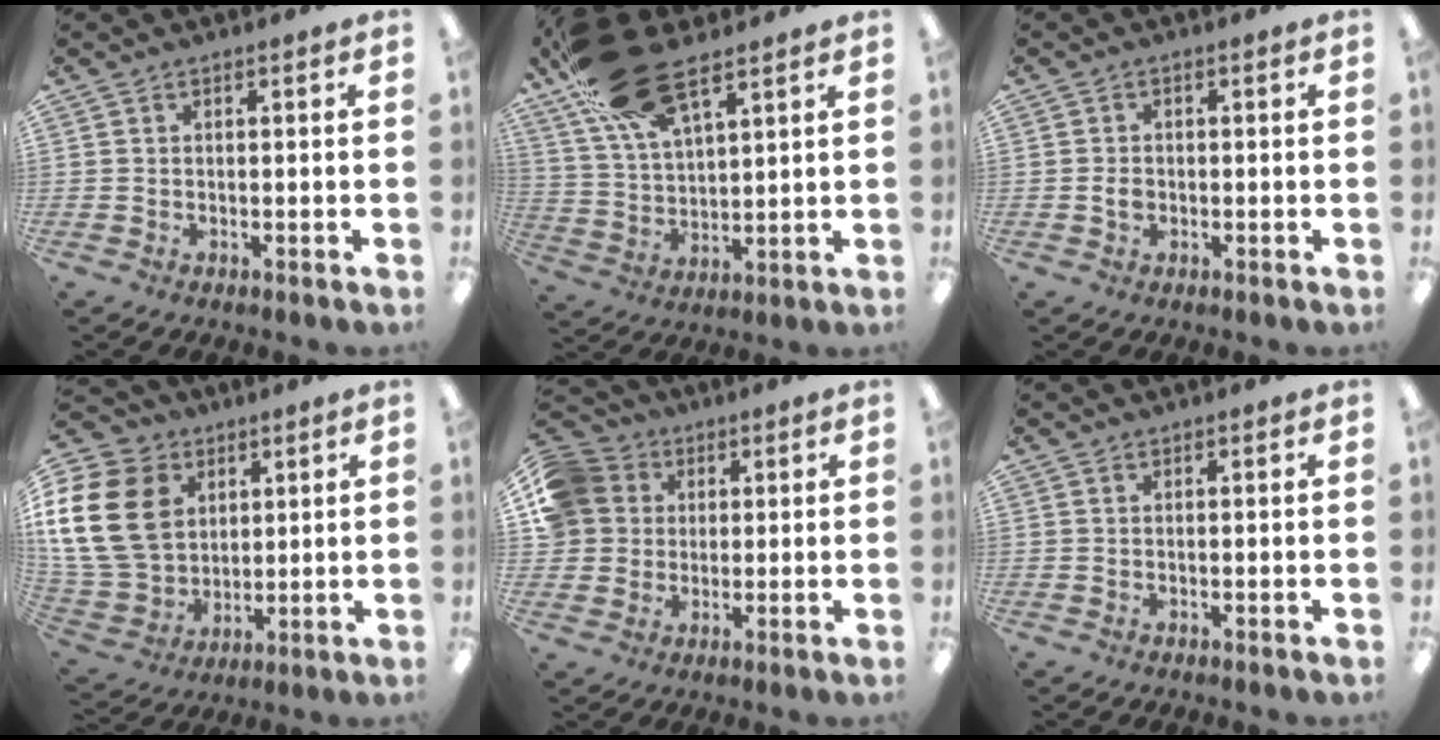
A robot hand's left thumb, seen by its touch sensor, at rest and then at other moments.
{"total": 20.8, "force": [13.1, 8.4, 13.9], "torque": [-0.273, -0.039, 0.232]}
{"total": 2.3, "force": [-0.4, 1.6, 1.5], "torque": [-0.028, 0.003, -0.007]}
{"total": 20.8, "force": [5.6, 16.4, 11.5], "torque": [-0.257, -0.012, 0.106]}
{"total": 9.8, "force": [2.5, 9.0, 2.8], "torque": [-0.060, 0.004, 0.054]}
{"total": 0.0}